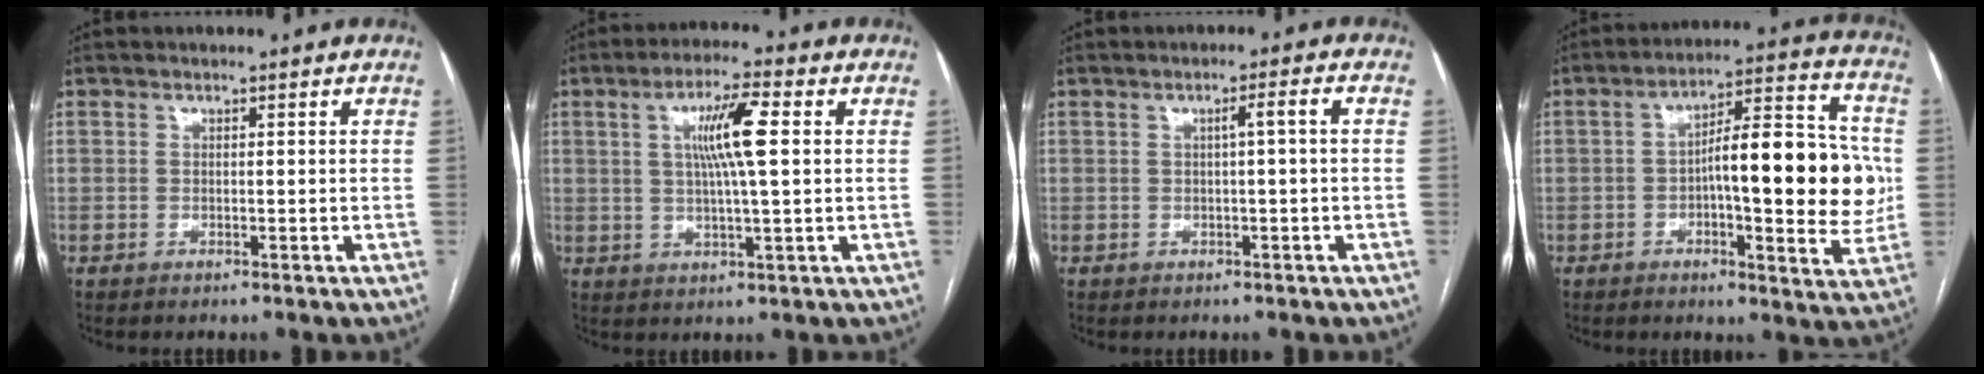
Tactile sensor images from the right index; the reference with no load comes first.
{"total": 8.3, "force": [1.8, 0.5, 8.1], "torque": [-0.148, 0.008, 0.030]}
{"total": 2.3, "force": [0.1, -0.3, 2.3], "torque": [-0.034, 0.005, 0.004]}
{"total": 17.3, "force": [-0.4, 4.4, 16.8], "torque": [-0.232, 0.030, -0.004]}